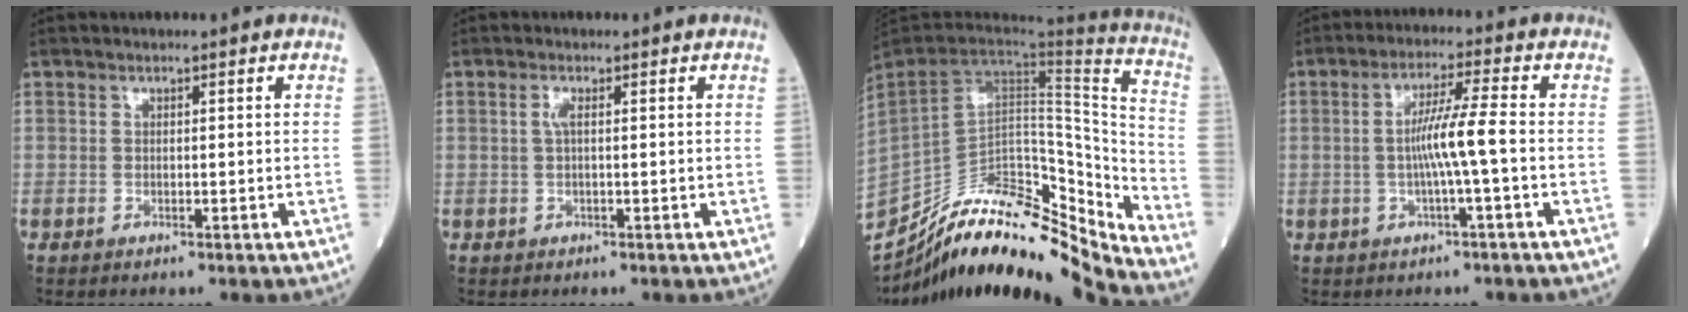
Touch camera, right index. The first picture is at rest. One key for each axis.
{"total": 1.3, "fx": 0.2, "fy": 0.2, "fz": 1.3, "tx": -0.031, "ty": 0.001, "tz": 0.001}
{"total": 24.9, "fx": -22.0, "fy": 5.0, "fz": 10.5, "tx": -0.196, "ty": 0.013, "tz": -0.353}
{"total": 6.3, "fx": -0.9, "fy": -0.8, "fz": 6.2, "tx": -0.115, "ty": 0.009, "tz": -0.017}